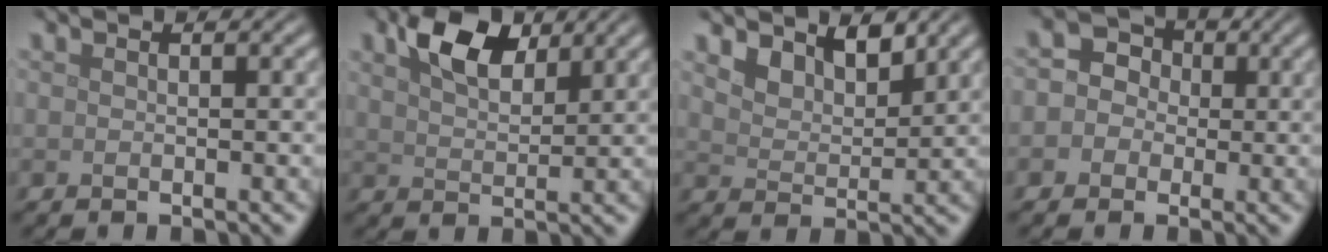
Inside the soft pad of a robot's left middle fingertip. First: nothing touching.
{"total": 5.2, "force": [3.2, 2.5, 3.2], "torque": [-0.058, 0.008, 0.055]}
{"total": 3.2, "force": [2.5, 1.4, 1.4], "torque": [-0.035, -0.009, 0.042]}
{"total": 3.1, "force": [-0.1, 2.9, 1.0], "torque": [0.002, 0.014, -0.014]}